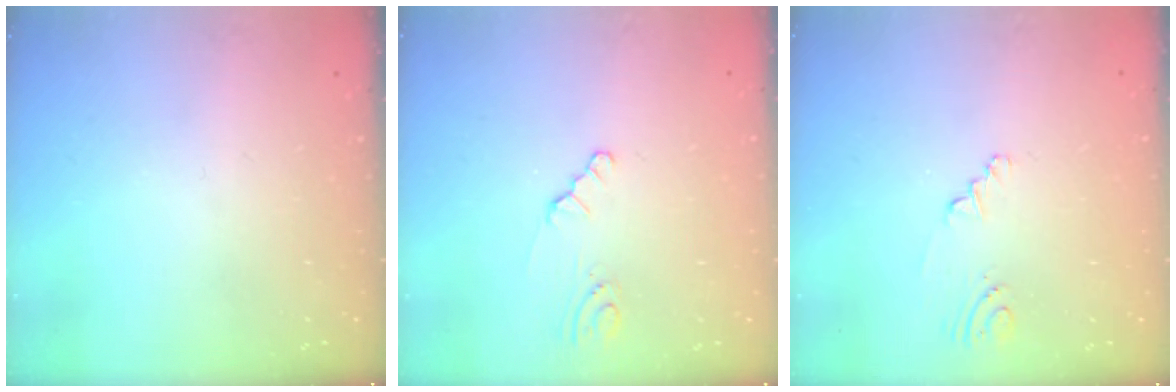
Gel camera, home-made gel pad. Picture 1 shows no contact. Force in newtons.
{"total": 1.2, "press": 1.2, "slide": 0.2}
{"total": 2.0, "press": 1.7, "slide": 1.0}